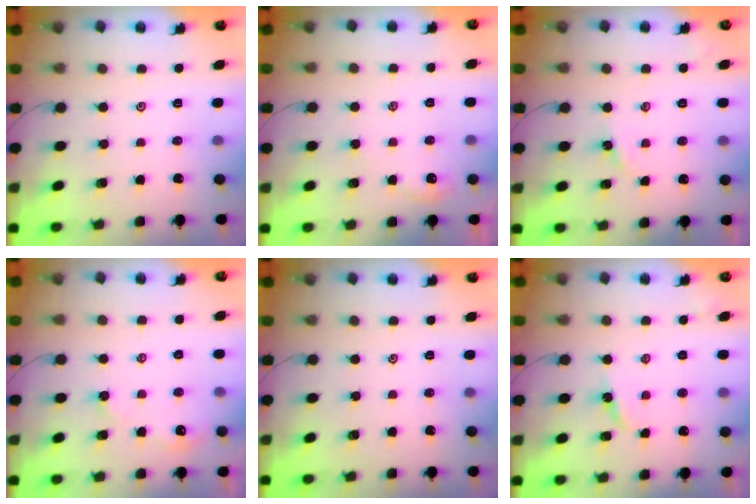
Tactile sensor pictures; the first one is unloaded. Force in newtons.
{"total": 1.9, "press": 1.9, "slide": 0.4}
{"total": 2.1, "press": 2.1, "slide": 0.3}
{"total": 2.8, "press": 2.8, "slide": 0.4}
{"total": 0.0}
{"total": 4.5, "press": 4.5, "slide": 0.5}